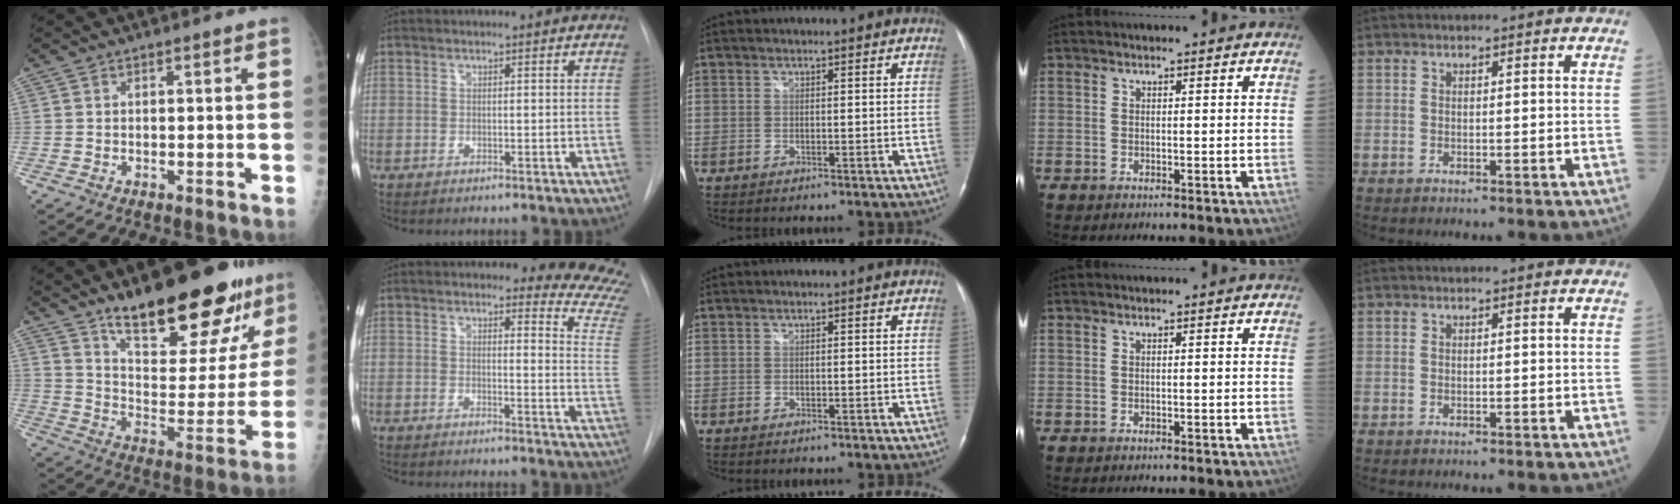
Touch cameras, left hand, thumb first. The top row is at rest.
{"thumb": {"total": 24.7, "force": [17.2, 8.6, 15.4], "torque": [-0.176, -0.093, 0.263]}, "index": {"total": 12.8, "force": [12.3, 1.3, 3.3], "torque": [-0.006, -0.101, 0.097]}}